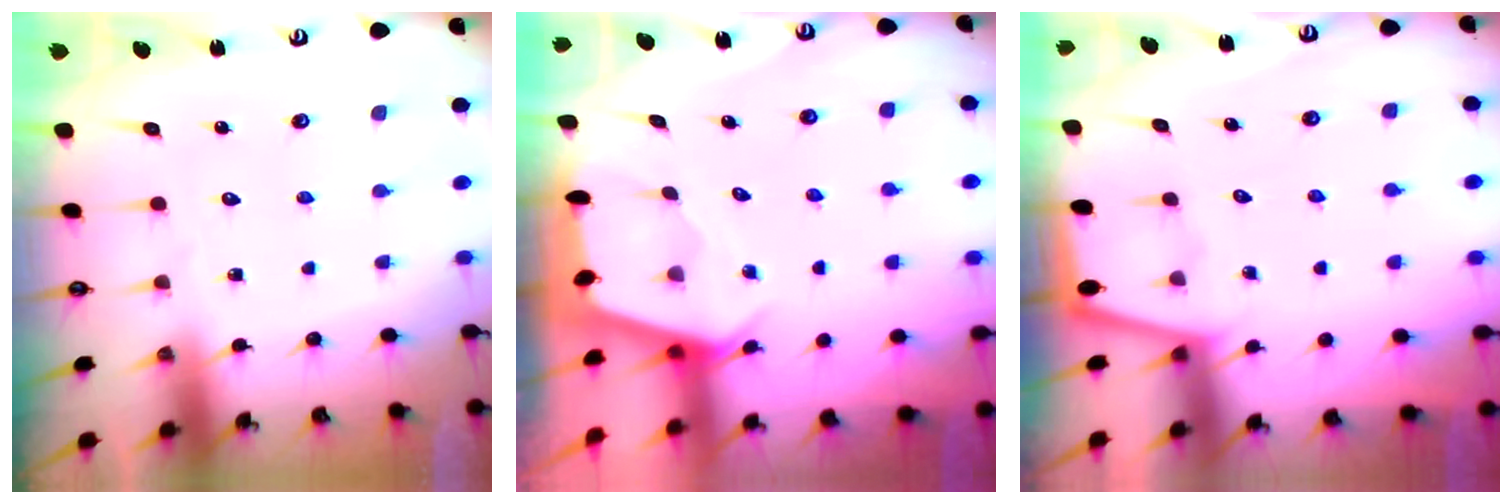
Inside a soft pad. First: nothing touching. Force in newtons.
{"total": 2.4, "press": 2.4, "slide": 0.3}
{"total": 1.3, "press": 1.2, "slide": 0.2}